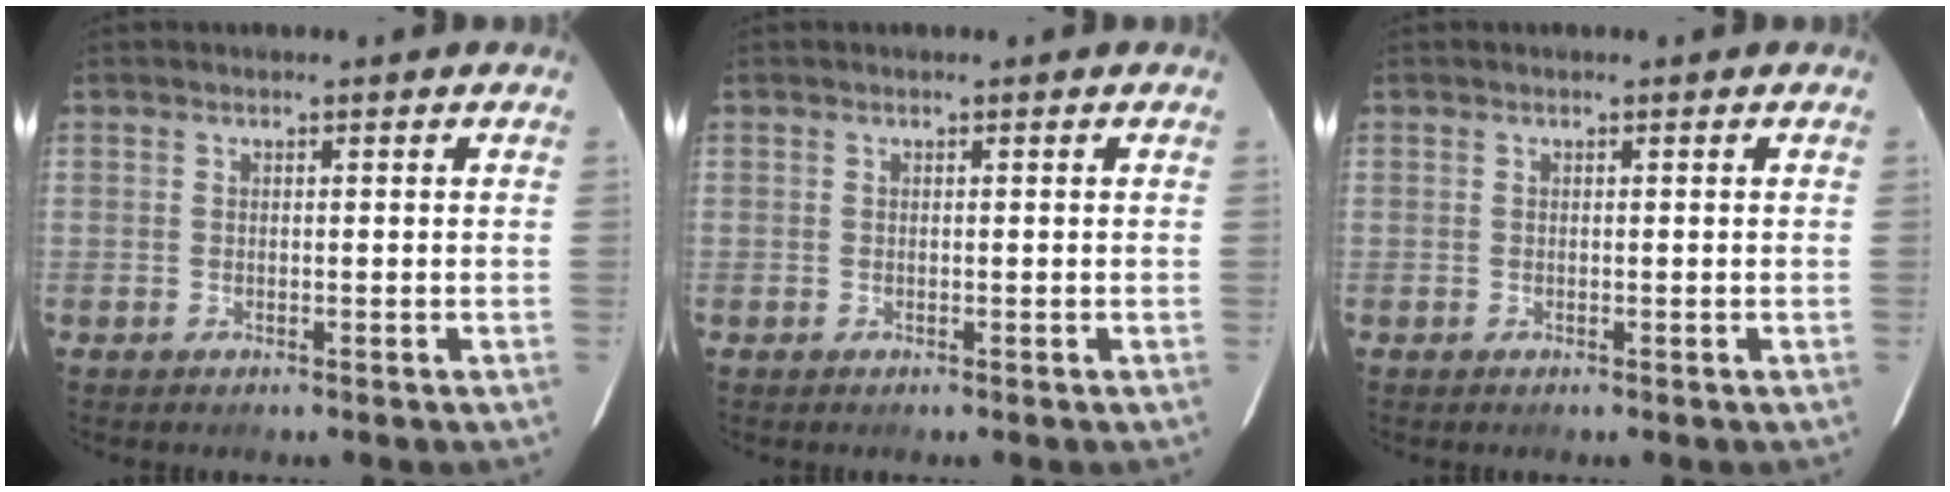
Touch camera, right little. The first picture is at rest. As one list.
[{"total": 0.0}, {"total": 0.0}]